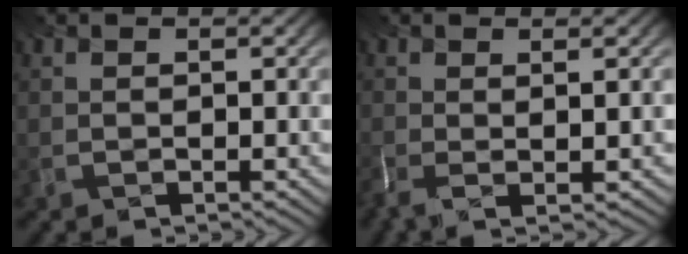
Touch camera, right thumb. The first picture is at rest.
{"total": 2.5, "force": [-0.3, 0.1, 2.4], "torque": [-0.051, 0.003, 0.010]}